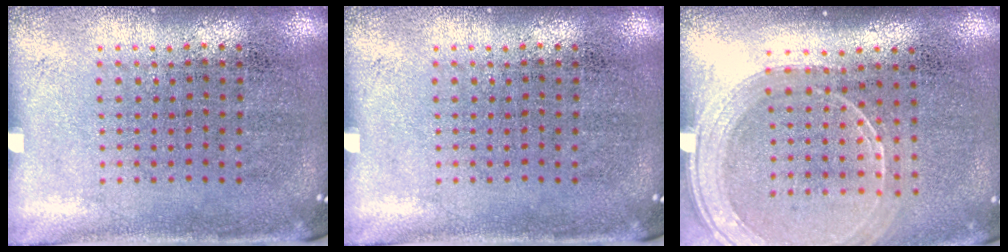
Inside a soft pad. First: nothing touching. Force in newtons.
{"total": 0.0}
{"total": 1.9, "press": 1.8, "slide": 0.8}